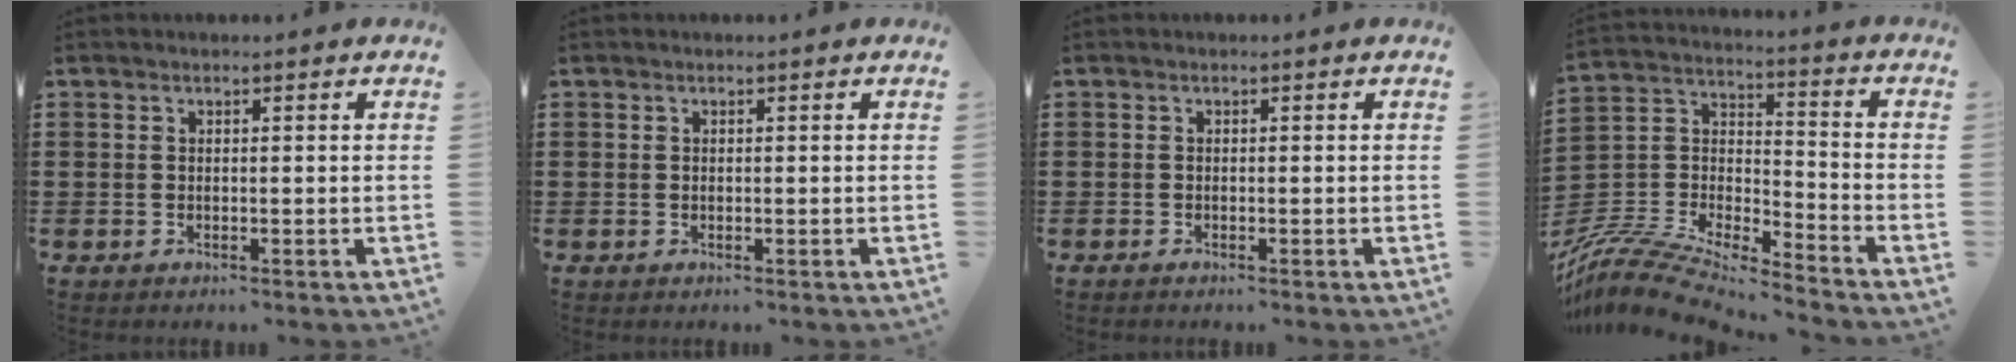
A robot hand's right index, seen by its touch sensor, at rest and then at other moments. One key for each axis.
{"total": 0.0}
{"total": 0.0}
{"total": 9.3, "fx": -8.8, "fy": 0.8, "fz": 2.9, "tx": -0.081, "ty": -0.007, "tz": -0.182}